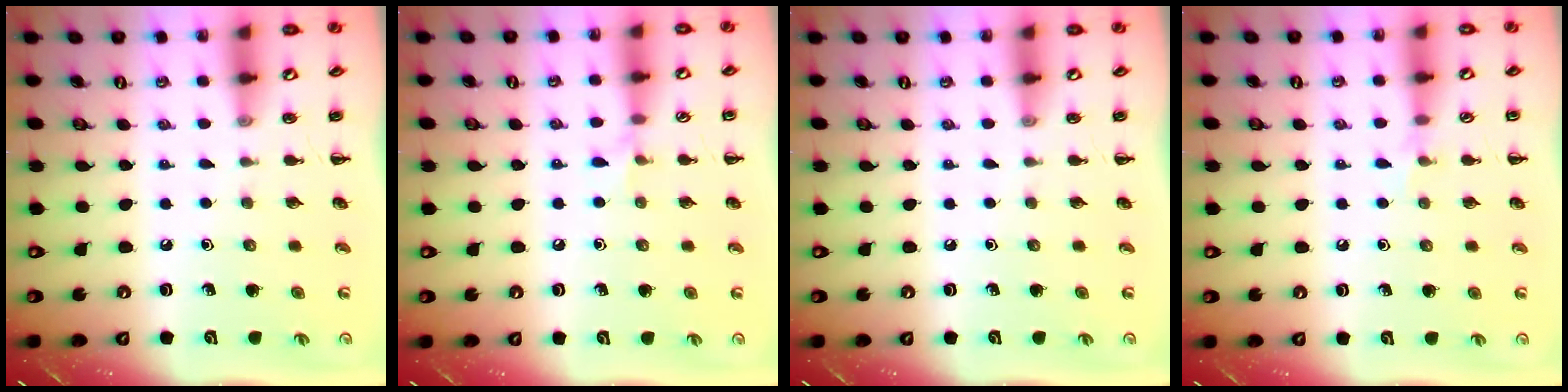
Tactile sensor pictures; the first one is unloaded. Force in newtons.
{"total": 4.6, "press": 4.3, "slide": 1.7}
{"total": 0.0}
{"total": 3.9, "press": 3.7, "slide": 1.2}